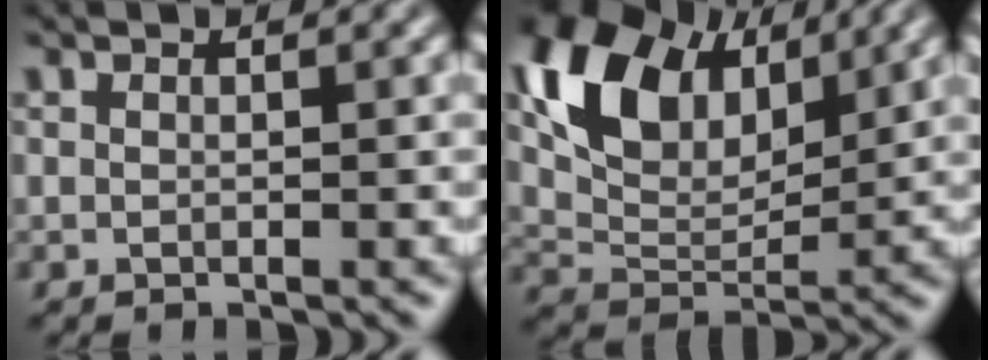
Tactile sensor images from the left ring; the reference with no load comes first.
{"total": 9.6, "force": [4.2, 5.7, 6.5], "torque": [-0.132, 0.014, 0.081]}